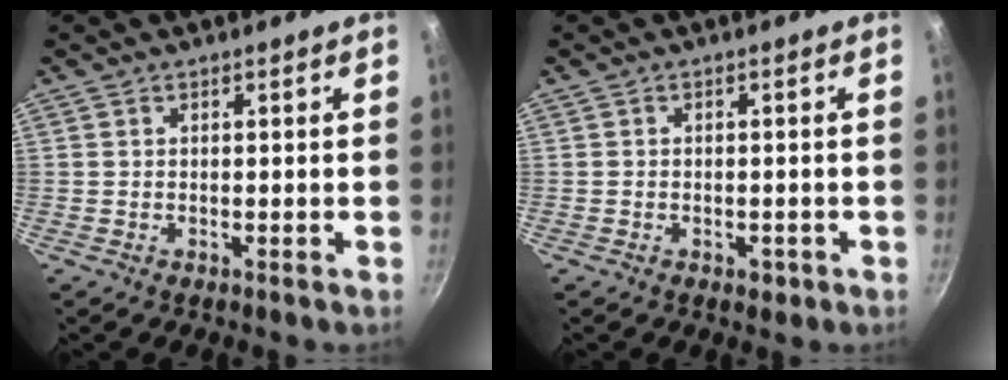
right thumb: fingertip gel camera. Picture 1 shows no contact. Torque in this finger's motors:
{"motor_torque": [-0.06, 0.20, -0.32, 0.04, 0.10]}